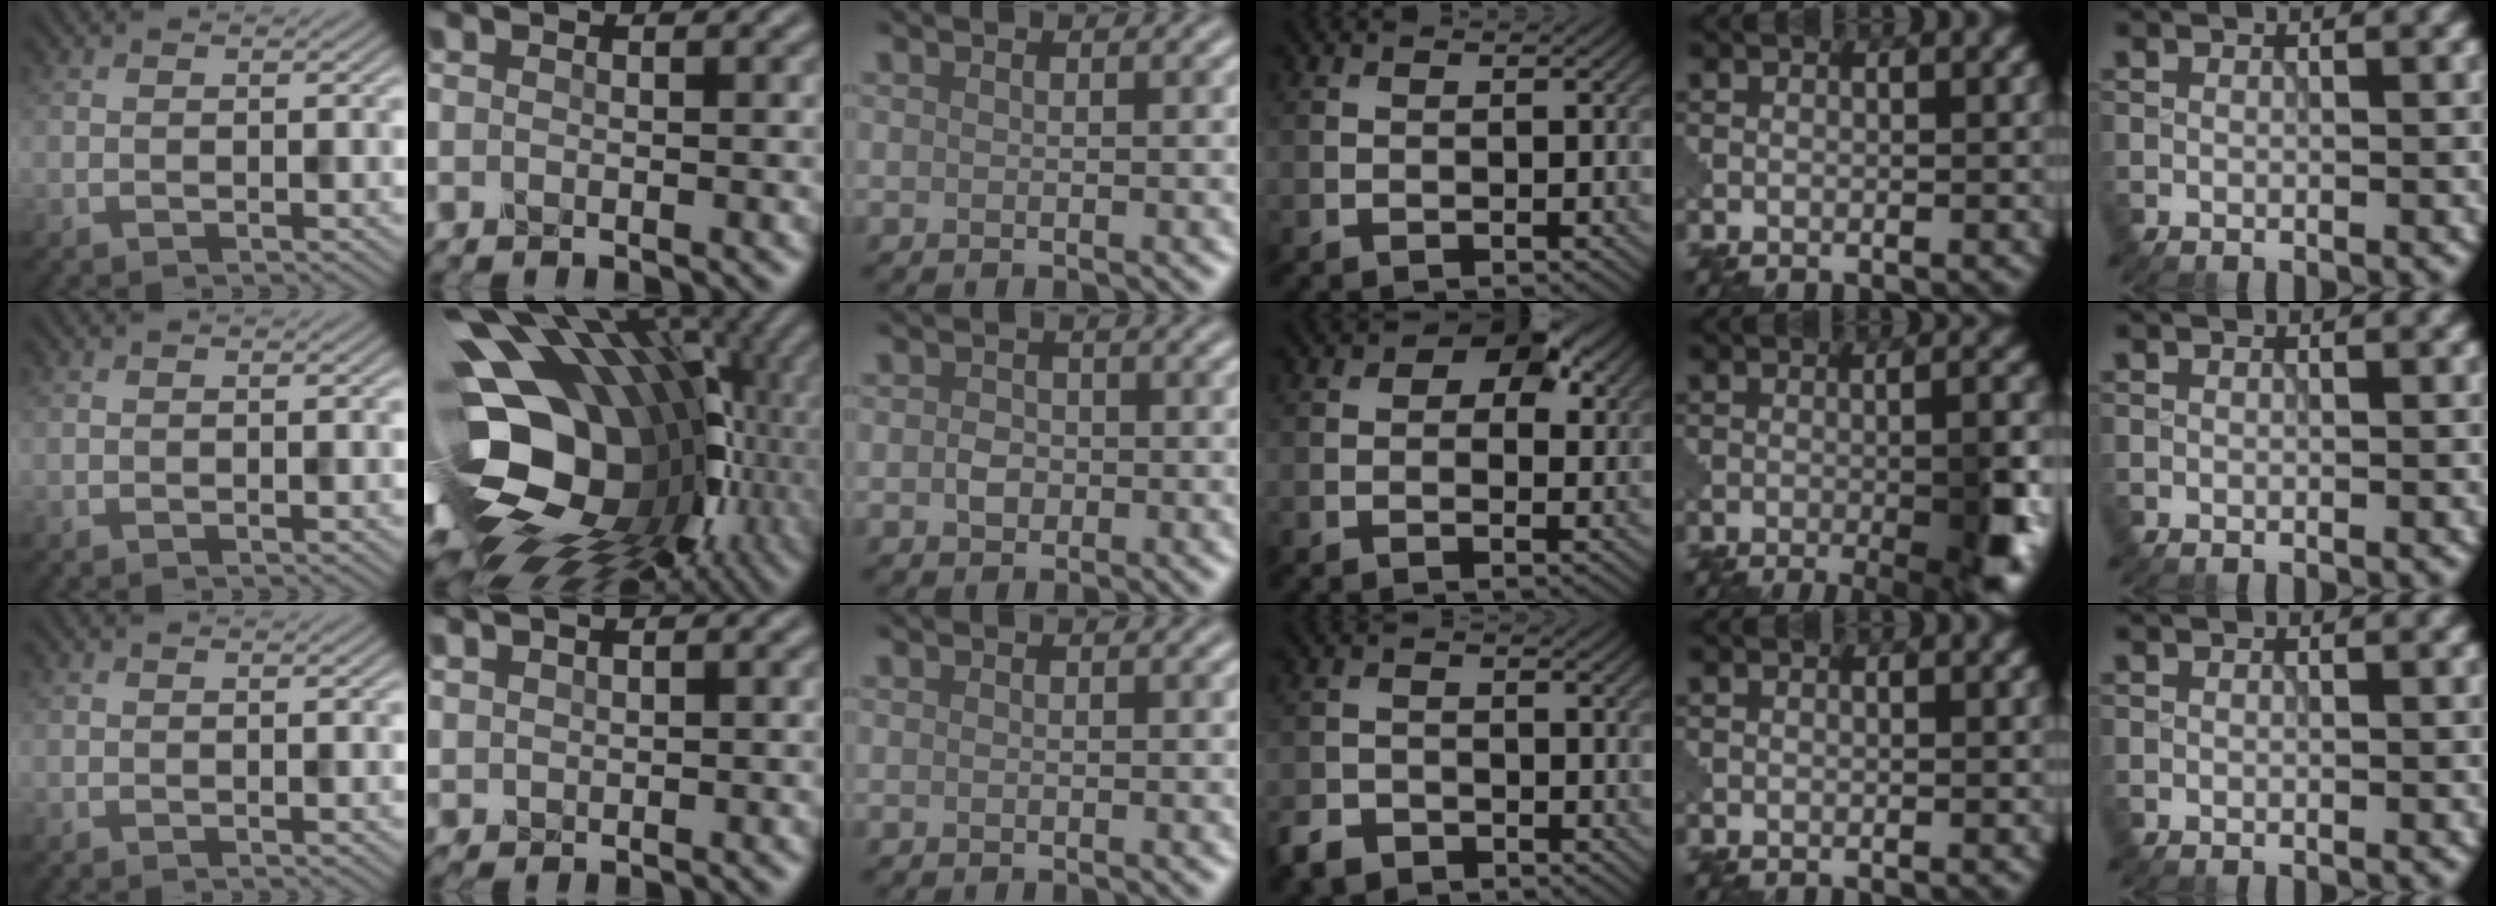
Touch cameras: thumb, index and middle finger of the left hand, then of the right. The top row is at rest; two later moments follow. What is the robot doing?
{"motion": "assemble", "object": "puzzle pieces"}